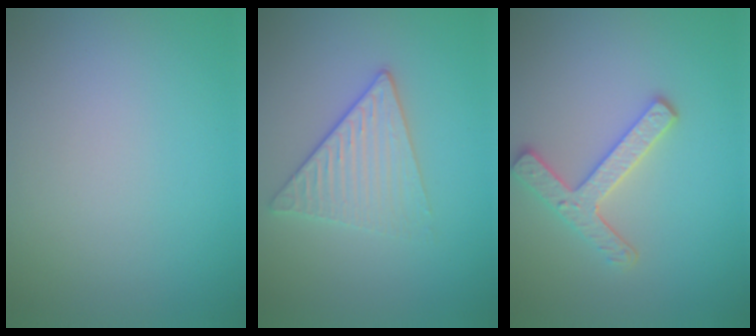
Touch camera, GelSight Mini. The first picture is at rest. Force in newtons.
{"total": 3.3, "press": 2.9, "slide": 1.5}
{"total": 3.1, "press": 2.8, "slide": 1.2}